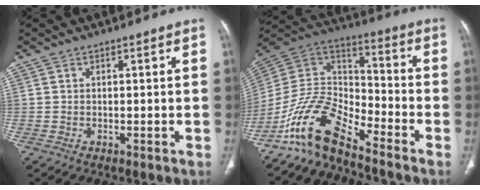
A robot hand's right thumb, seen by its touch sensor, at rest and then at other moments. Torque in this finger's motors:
{"motor_torque": [0.54, 0.61, 1.41, -1.36, 0.34]}